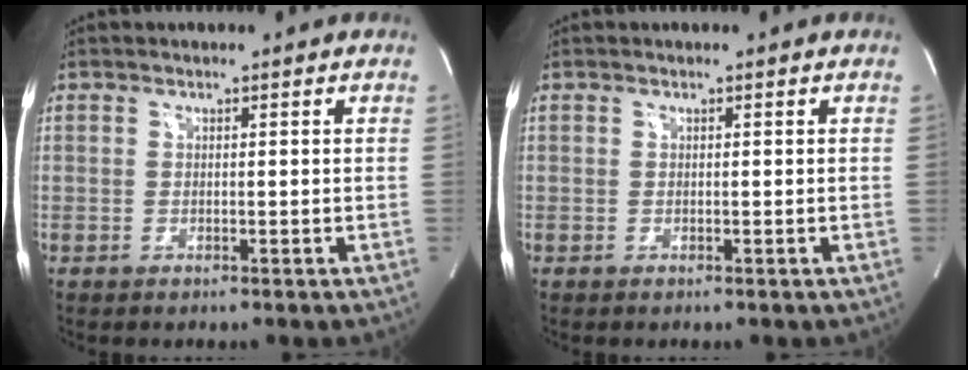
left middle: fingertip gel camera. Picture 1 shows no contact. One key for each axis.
{"total": 0.0}